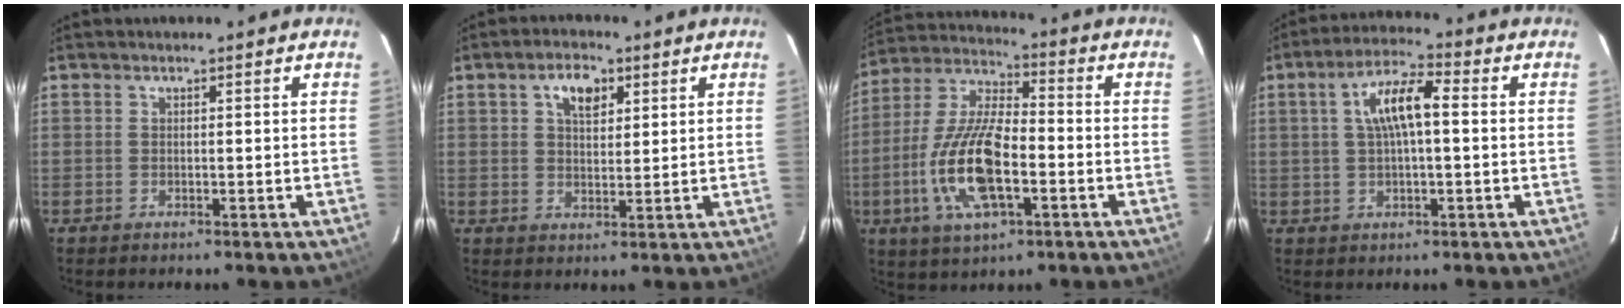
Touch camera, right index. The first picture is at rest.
{"total": 5.3, "force": [2.4, 2.9, 3.7], "torque": [-0.060, 0.013, 0.043]}
{"total": 16.4, "force": [-4.7, 6.2, 14.4], "torque": [-0.305, -0.004, -0.090]}
{"total": 8.2, "force": [1.1, 2.6, 7.7], "torque": [-0.143, 0.018, 0.021]}